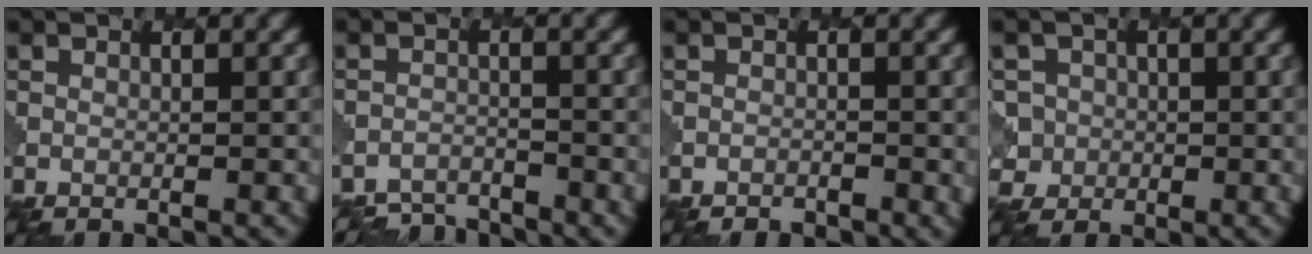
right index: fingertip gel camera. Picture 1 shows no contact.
{"total": 3.4, "force": [-3.3, 0.5, -0.4], "torque": [0.010, -0.001, -0.060]}
{"total": 1.2, "force": [-1.0, 0.6, -0.1], "torque": [0.001, 0.003, -0.012]}
{"total": 3.9, "force": [-0.3, 3.8, -0.2], "torque": [0.020, 0.012, -0.020]}